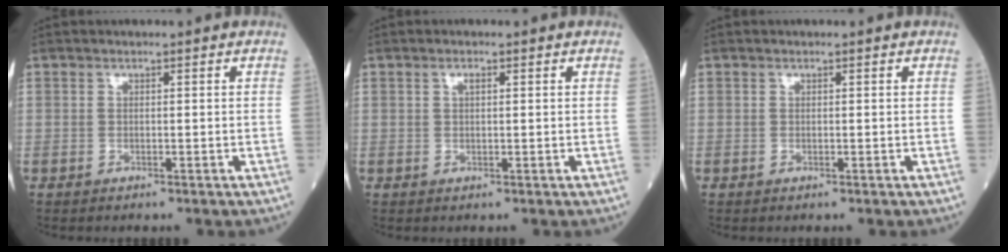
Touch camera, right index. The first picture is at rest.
{"total": 0.9, "force": [0.4, 0.3, 0.8], "torque": [-0.016, 0.001, 0.005]}
{"total": 0.0}